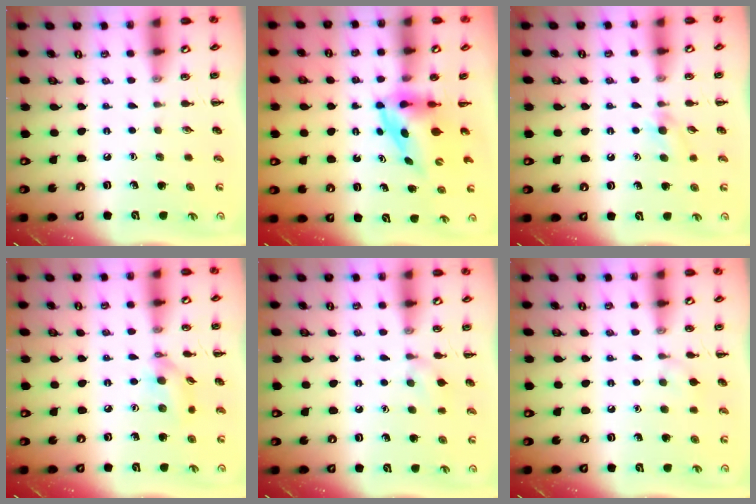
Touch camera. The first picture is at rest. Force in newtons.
{"total": 3.9, "press": 3.8, "slide": 0.8}
{"total": 4.6, "press": 4.2, "slide": 1.9}
{"total": 9.3, "press": 9.3, "slide": 1.2}
{"total": 7.0, "press": 6.6, "slide": 2.1}
{"total": 4.7, "press": 4.4, "slide": 1.7}